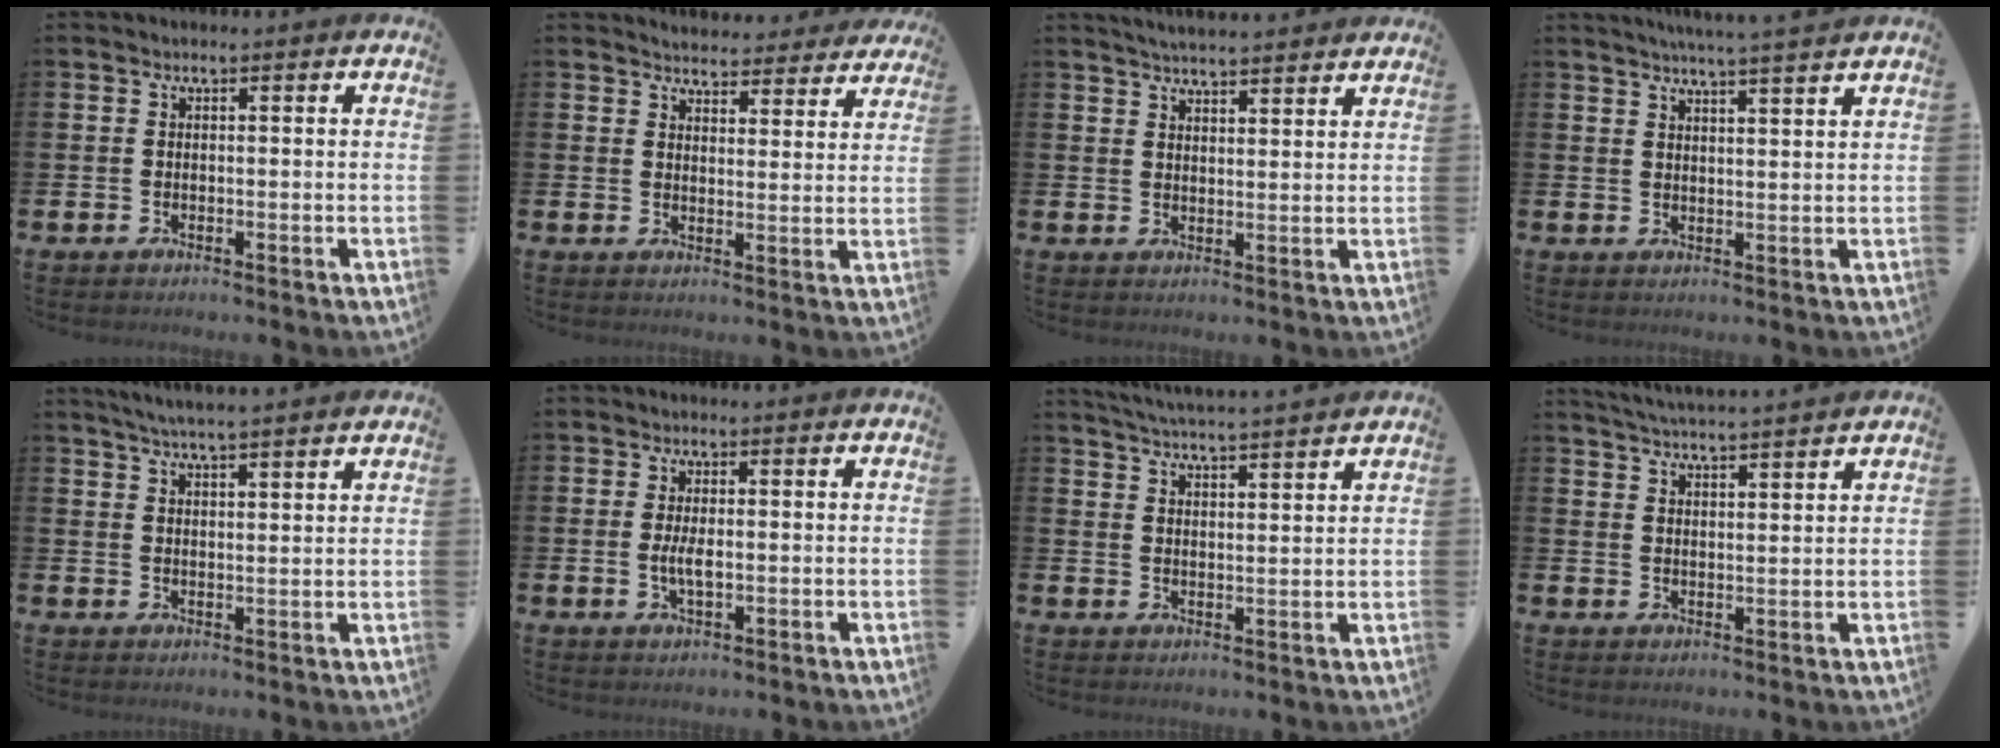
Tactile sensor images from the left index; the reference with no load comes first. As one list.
[{"total": 4.2, "force": [4.1, 0.8, -0.3], "torque": [0.001, -0.034, 0.071]}, {"total": 4.0, "force": [4.0, 0.1, 0.4], "torque": [-0.014, -0.020, 0.072]}, {"total": 4.5, "force": [4.3, -1.1, 1.0], "torque": [-0.027, -0.019, 0.076]}, {"total": 4.7, "force": [4.6, -0.5, 1.1], "torque": [-0.030, -0.016, 0.081]}, {"total": 2.9, "force": [-0.1, 1.2, 2.6], "torque": [-0.047, 0.001, -0.004]}, {"total": 4.9, "force": [4.8, -0.7, 0.6], "torque": [-0.030, -0.029, 0.086]}, {"total": 4.4, "force": [4.3, -0.6, 0.4], "torque": [-0.025, -0.024, 0.078]}]